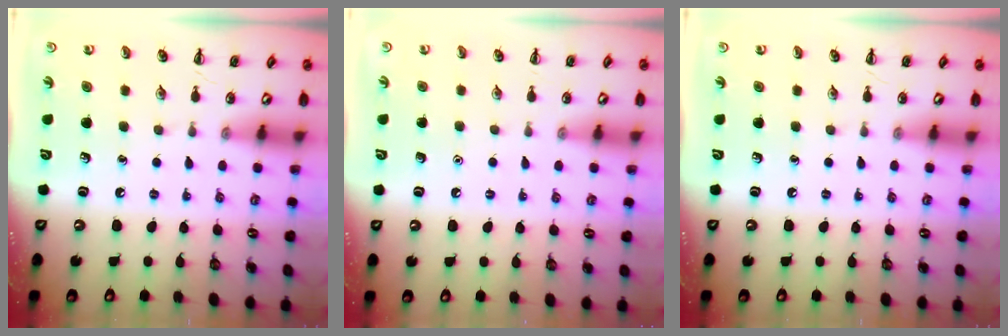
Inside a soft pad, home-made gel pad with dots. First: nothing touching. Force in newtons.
{"total": 1.6, "press": 1.5, "slide": 0.1}
{"total": 0.0}